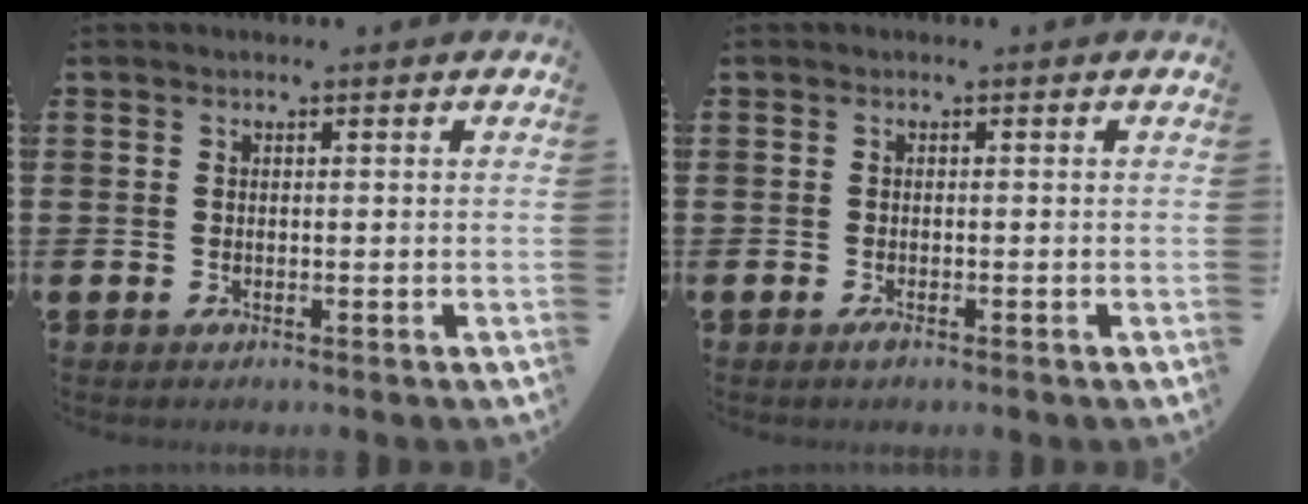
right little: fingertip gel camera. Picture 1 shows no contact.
{"total": 0.8, "force": [-0.4, 0.2, 0.7], "torque": [-0.013, -0.001, -0.008]}